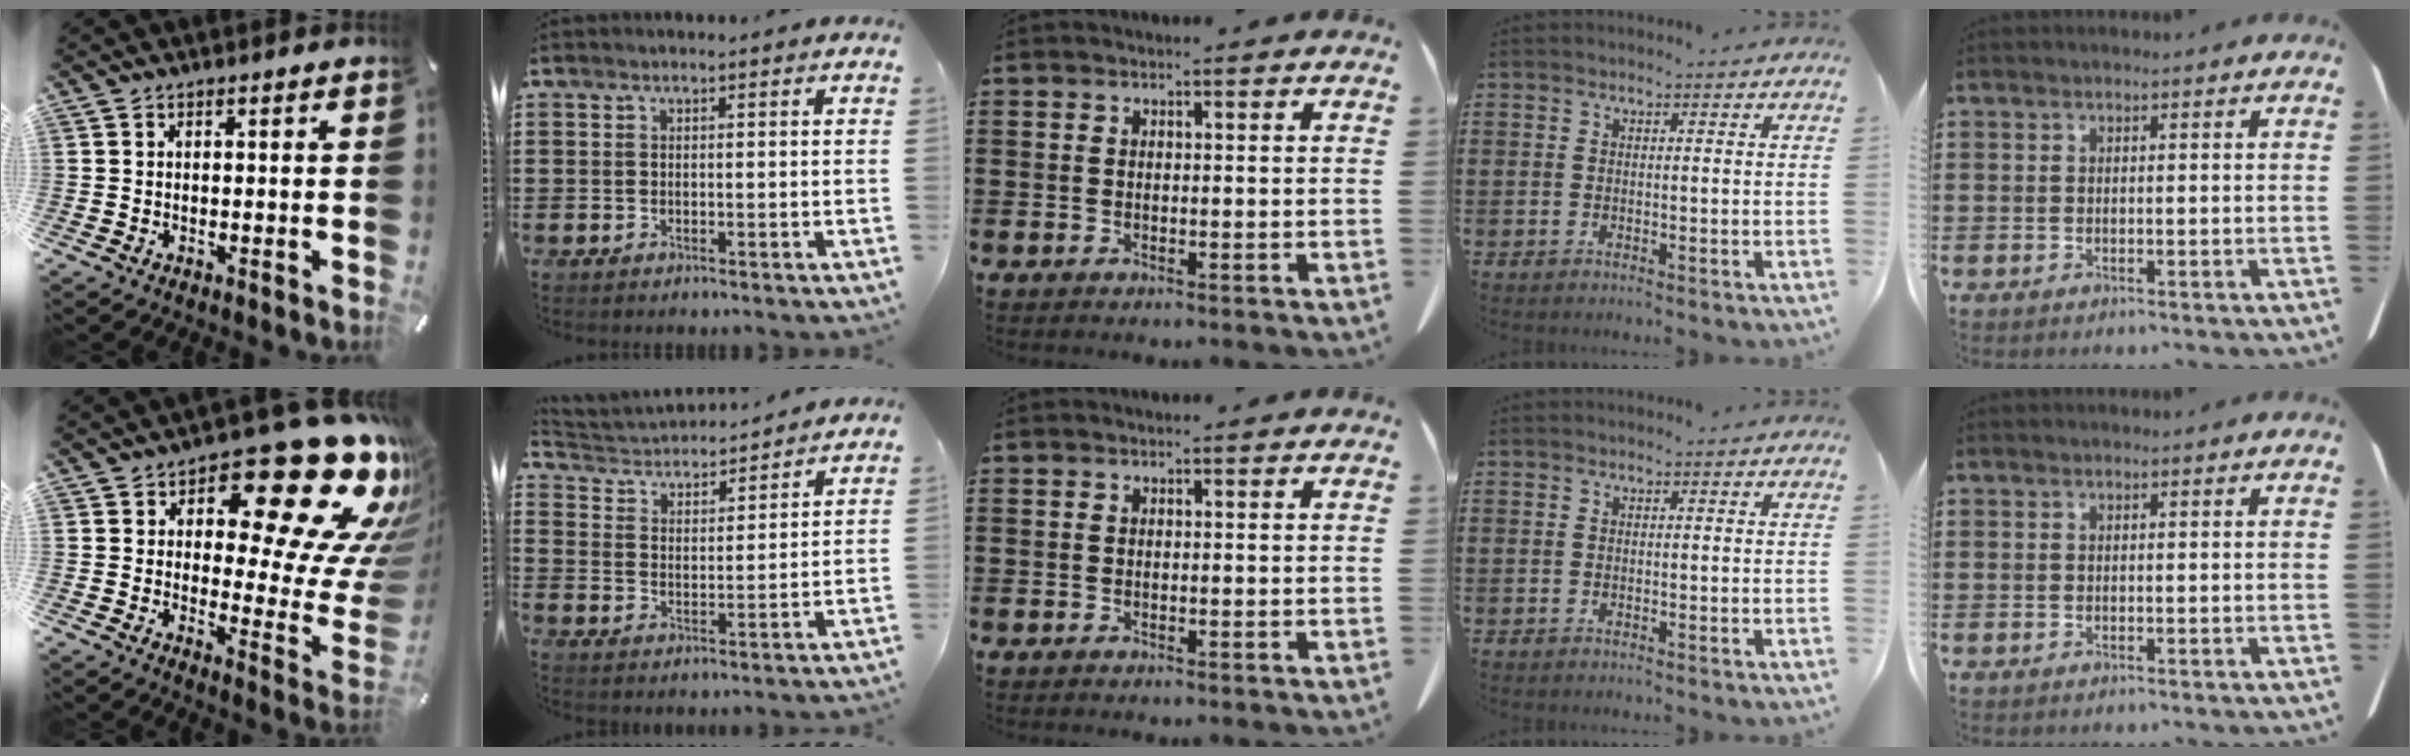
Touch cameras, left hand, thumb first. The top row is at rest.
{"thumb": {"total": 25.7, "force": [14.3, 10.5, 18.6], "torque": [-0.226, -0.110, 0.229]}, "index": {"total": 3.3, "force": [3.2, 0.4, 0.1], "torque": [-0.025, -0.029, 0.049]}}